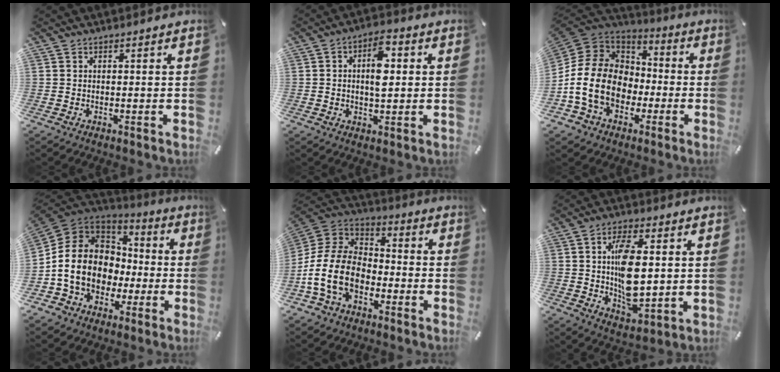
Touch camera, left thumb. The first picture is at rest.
{"total": 8.2, "force": [0.9, 4.3, 6.9], "torque": [-0.105, 0.001, 0.008]}
{"total": 16.6, "force": [-4.4, 13.6, 8.5], "torque": [-0.195, 0.021, -0.076]}
{"total": 14.3, "force": [-2.9, 12.4, 6.6], "torque": [-0.157, 0.011, -0.049]}
{"total": 15.0, "force": [-6.1, 10.5, 9.0], "torque": [-0.210, 0.025, -0.114]}
{"total": 12.7, "force": [1.4, 6.4, 10.9], "torque": [-0.200, -0.012, 0.020]}